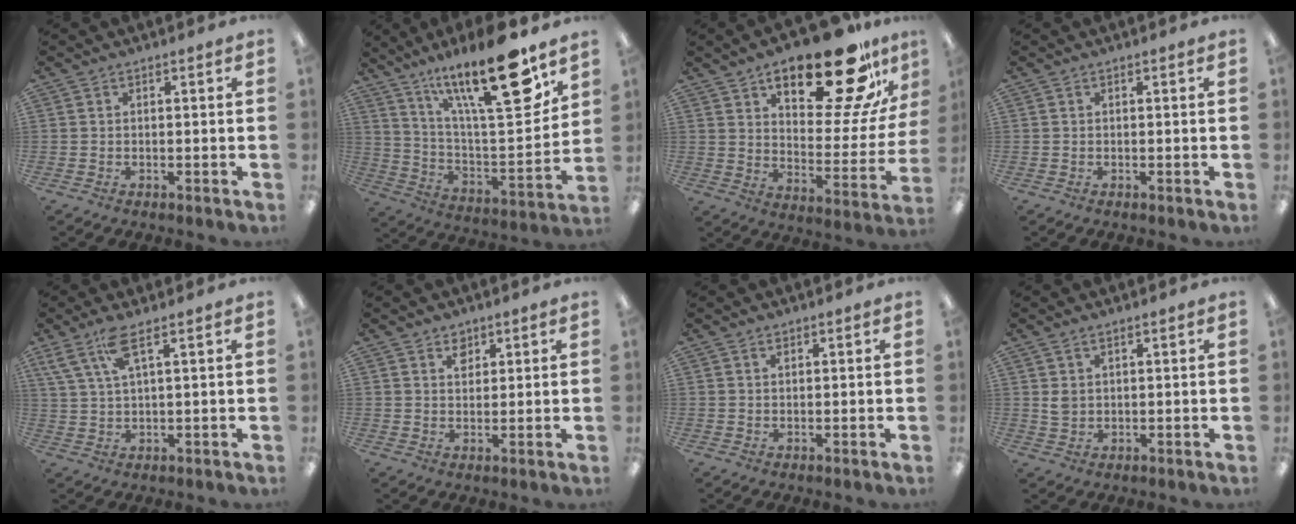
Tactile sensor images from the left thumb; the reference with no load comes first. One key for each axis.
{"total": 23.8, "fx": 15.7, "fy": 5.9, "fz": 16.8, "tx": -0.271, "ty": -0.099, "tz": 0.253}
{"total": 24.1, "fx": 16.6, "fy": 7.8, "fz": 15.7, "tx": -0.215, "ty": -0.110, "tz": 0.263}
{"total": 0.0}
{"total": 8.5, "fx": 4.7, "fy": 2.2, "fz": 6.8, "tx": -0.149, "ty": -0.003, "tz": 0.083}
{"total": 3.1, "fx": 2.2, "fy": 2.1, "fz": 0.9, "tx": 0.003, "ty": -0.009, "tz": 0.036}
{"total": 0.9, "fx": 0.6, "fy": 0.5, "fz": 0.4, "tx": -0.010, "ty": 0.002, "tz": 0.011}
{"total": 2.9, "fx": 1.4, "fy": 2.0, "fz": 1.7, "tx": -0.028, "ty": 0.001, "tz": 0.023}